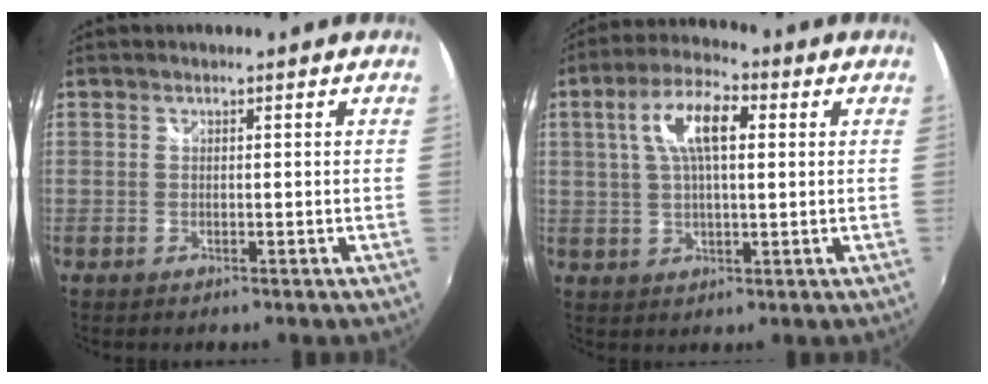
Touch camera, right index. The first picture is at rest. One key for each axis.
{"total": 9.8, "fx": 2.6, "fy": 3.8, "fz": 8.6, "tx": -0.164, "ty": 0.021, "tz": 0.044}